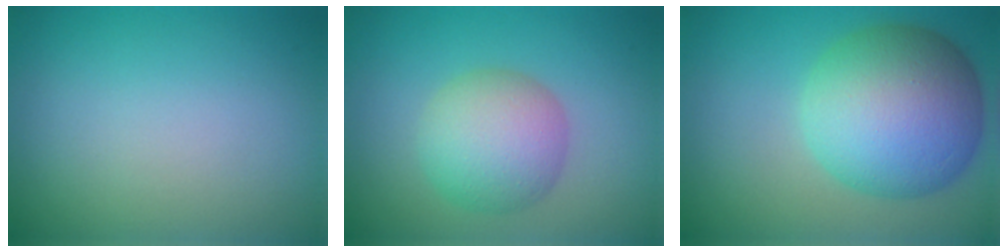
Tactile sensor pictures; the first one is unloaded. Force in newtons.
{"total": 5.4, "press": 5.4, "slide": 0.1}
{"total": 10.8, "press": 10.8, "slide": 0.3}